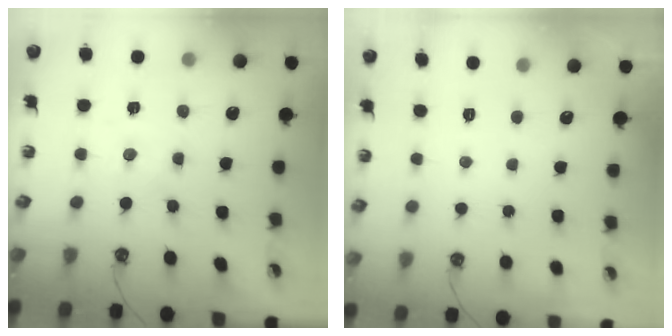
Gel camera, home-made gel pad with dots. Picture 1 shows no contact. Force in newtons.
{"total": 0.0}